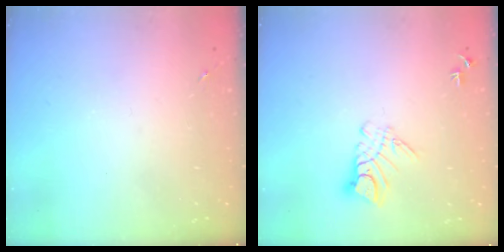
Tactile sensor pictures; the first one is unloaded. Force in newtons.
{"total": 8.5, "press": 8.5, "slide": 0.9}